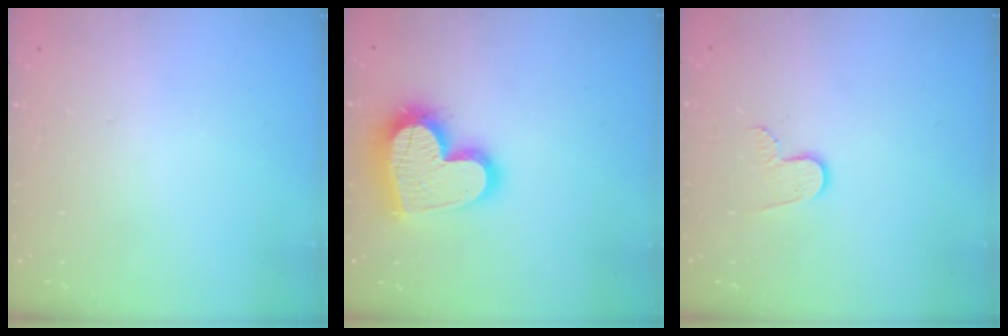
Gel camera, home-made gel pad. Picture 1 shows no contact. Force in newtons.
{"total": 19.3, "press": 19.2, "slide": 1.5}
{"total": 7.0, "press": 7.0, "slide": 0.5}